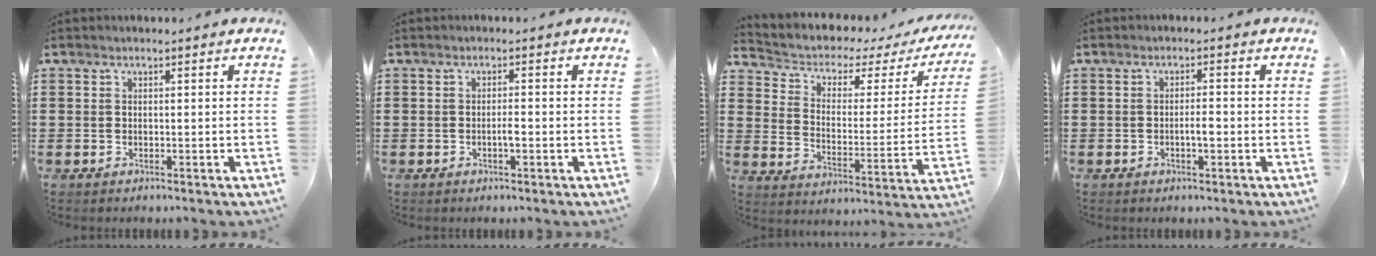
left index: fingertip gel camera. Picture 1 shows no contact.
{"total": 1.7, "force": [-0.5, 0.4, 1.5], "torque": [-0.030, 0.001, -0.009]}
{"total": 3.1, "force": [1.9, 1.7, 1.7], "torque": [-0.051, -0.019, 0.023]}
{"total": 2.3, "force": [-0.6, 0.6, 2.1], "torque": [-0.041, 0.003, -0.012]}